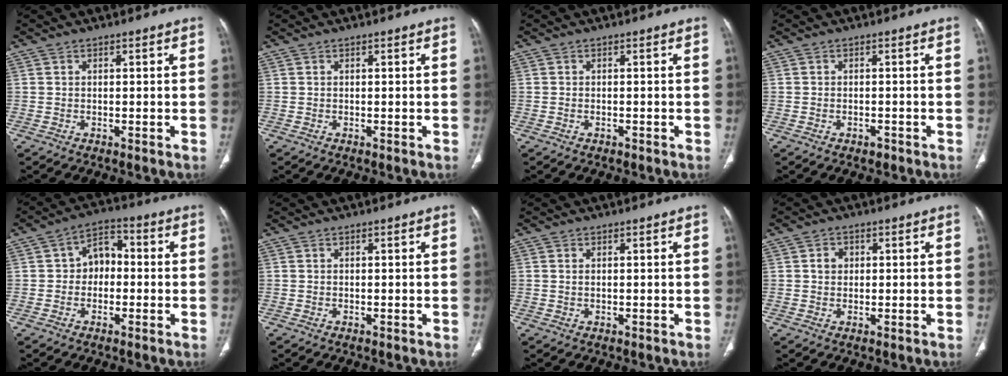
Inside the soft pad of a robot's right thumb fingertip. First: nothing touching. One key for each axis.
{"total": 0.0}
{"total": 0.6, "fx": -0.3, "fy": 0.4, "fz": 0.3, "tx": -0.011, "ty": 0.004, "tz": -0.002}
{"total": 1.3, "fx": -0.8, "fy": 0.8, "fz": 0.6, "tx": -0.013, "ty": 0.008, "tz": -0.007}
{"total": 6.6, "fx": -0.2, "fy": 5.0, "fz": 4.4, "tx": -0.042, "ty": 0.025, "tz": -0.016}
{"total": 0.0}
{"total": 0.6, "fx": 0.2, "fy": 0.3, "fz": 0.4, "tx": -0.013, "ty": 0.003, "tz": 0.006}
{"total": 2.3, "fx": 0.5, "fy": 2.0, "fz": 1.1, "tx": -0.009, "ty": 0.003, "tz": 0.007}